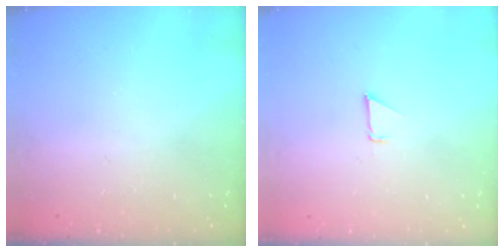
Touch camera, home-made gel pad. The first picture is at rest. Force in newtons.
{"total": 0.9, "press": 0.9, "slide": 0.1}